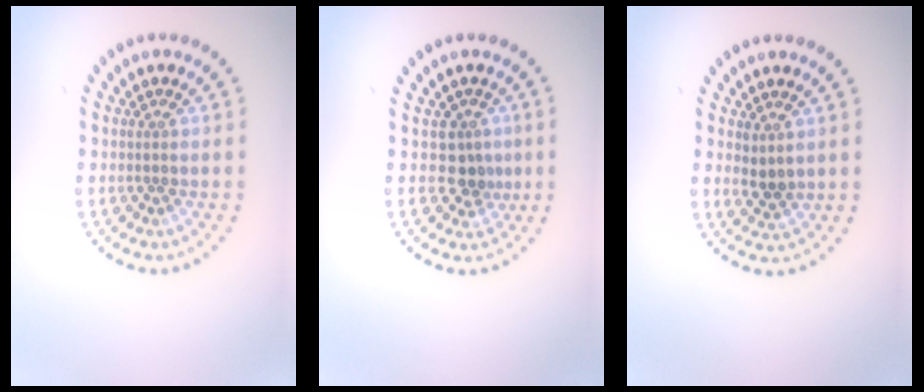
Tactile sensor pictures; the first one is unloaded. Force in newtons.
{"total": 2.4, "press": 1.8, "slide": 1.6}
{"total": 1.6, "press": 1.4, "slide": 0.8}